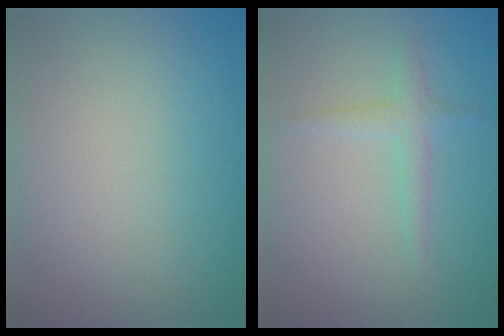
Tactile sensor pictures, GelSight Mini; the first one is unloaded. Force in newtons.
{"total": 1.6, "press": 1.6, "slide": 0.1}